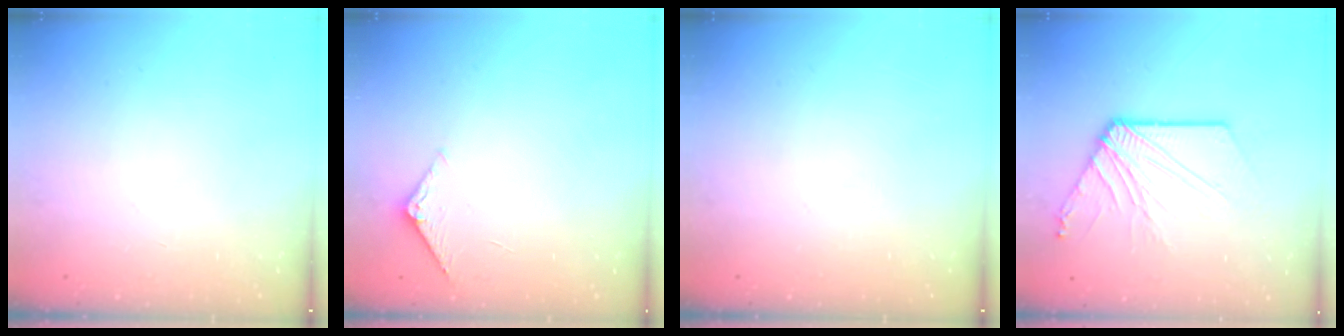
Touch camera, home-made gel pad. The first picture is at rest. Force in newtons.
{"total": 5.0, "press": 4.9, "slide": 0.5}
{"total": 0.0}
{"total": 11.5, "press": 11.5, "slide": 0.8}